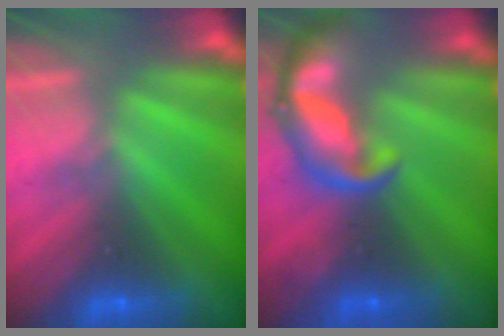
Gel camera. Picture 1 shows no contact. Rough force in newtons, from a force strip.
{"total": 7.0}